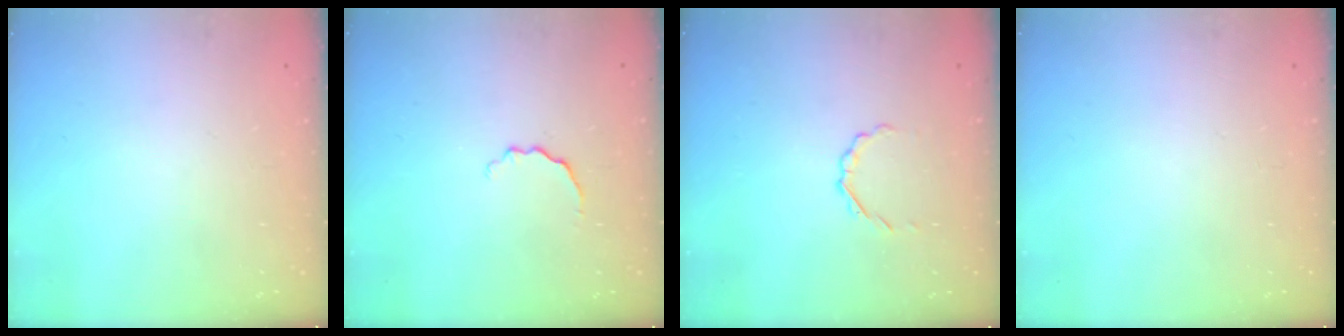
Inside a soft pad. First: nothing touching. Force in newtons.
{"total": 2.9, "press": 2.8, "slide": 0.8}
{"total": 2.2, "press": 2.1, "slide": 0.7}
{"total": 0.0}